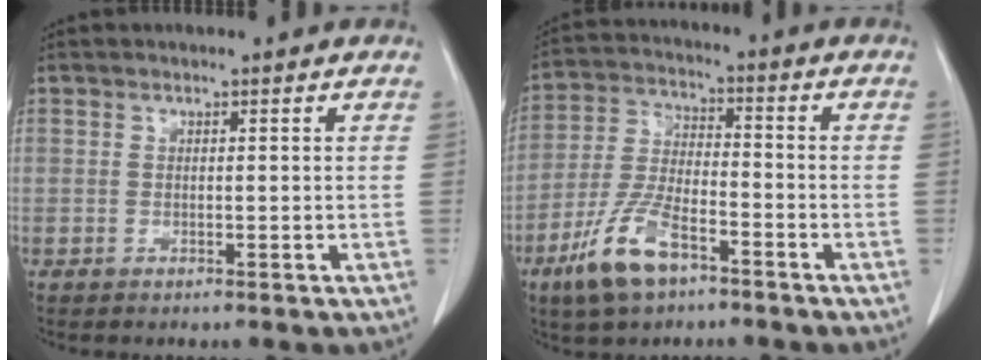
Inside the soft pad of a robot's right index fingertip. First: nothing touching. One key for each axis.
{"total": 11.5, "fx": -6.7, "fy": 4.1, "fz": 8.4, "tx": -0.187, "ty": -0.004, "tz": -0.126}